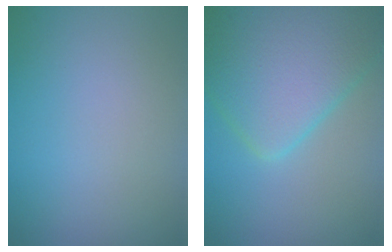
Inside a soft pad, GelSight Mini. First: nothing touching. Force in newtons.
{"total": 8.5, "press": 8.5, "slide": 0.3}